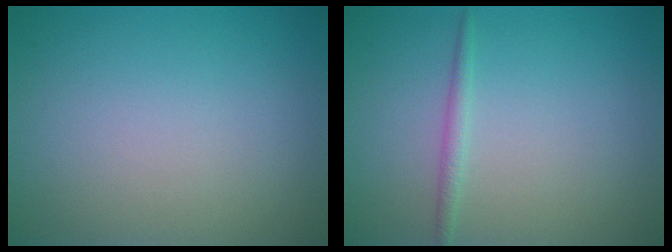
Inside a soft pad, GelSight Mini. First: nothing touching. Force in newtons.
{"total": 1.1, "press": 1.1, "slide": 0.1}